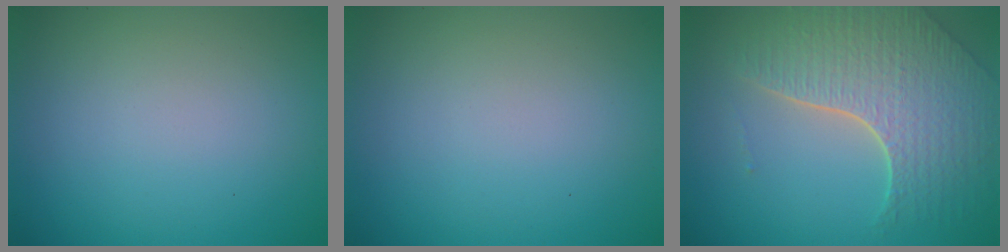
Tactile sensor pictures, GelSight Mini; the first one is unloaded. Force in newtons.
{"total": 0.0}
{"total": 6.9, "press": 4.9, "slide": 4.9}